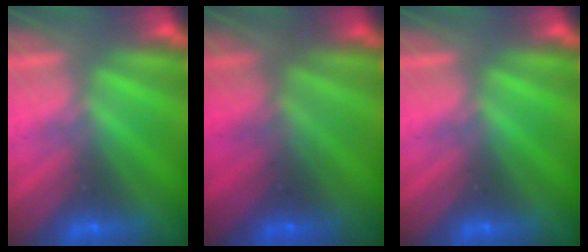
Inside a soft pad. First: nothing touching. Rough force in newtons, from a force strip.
{"total": 1.9}
{"total": 0.0}